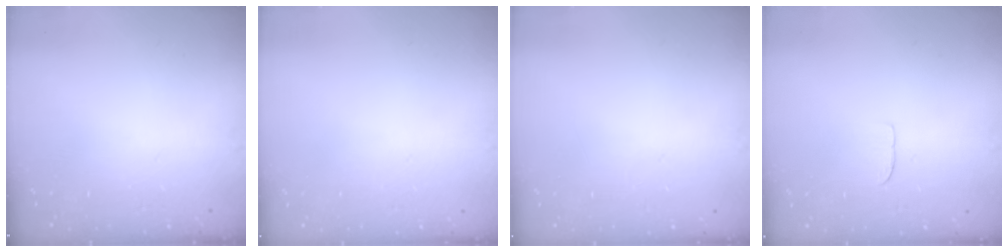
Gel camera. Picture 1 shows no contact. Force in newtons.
{"total": 0.0}
{"total": 0.0}
{"total": 3.1, "press": 3.1, "slide": 0.2}